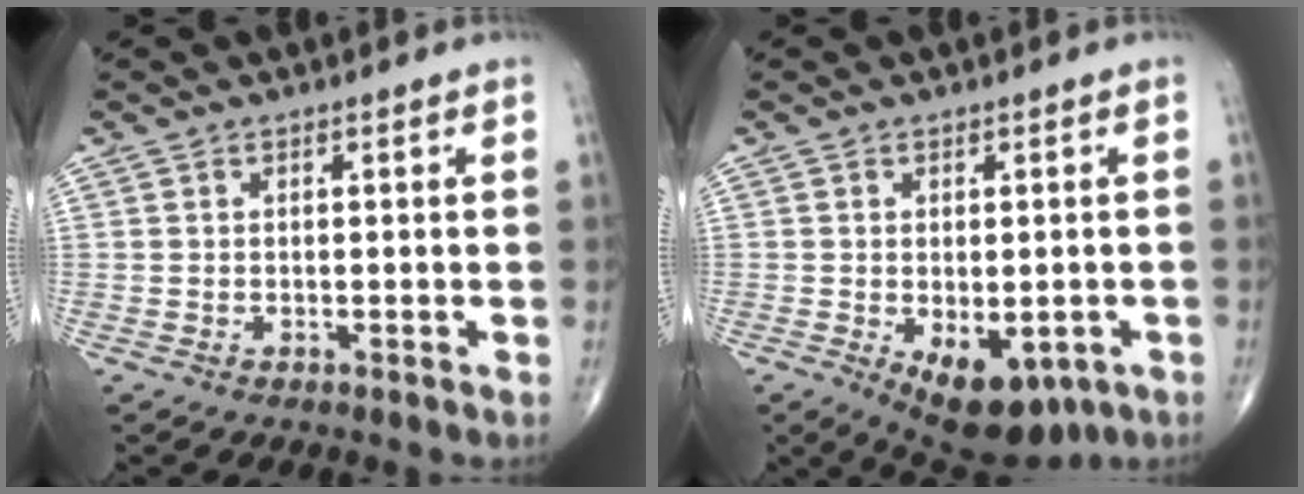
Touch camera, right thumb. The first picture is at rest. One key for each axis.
{"total": 11.6, "fx": -4.5, "fy": 6.2, "fz": 8.7, "tx": -0.111, "ty": -0.006, "tz": -0.049}